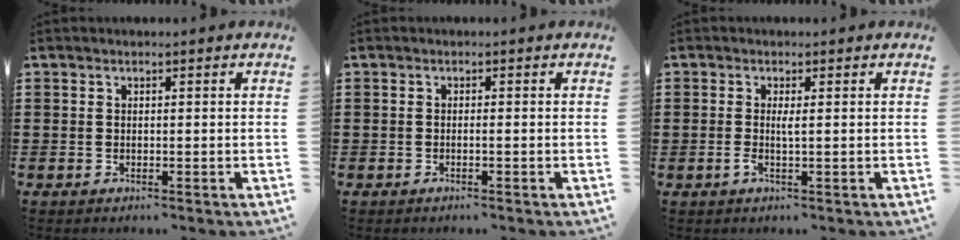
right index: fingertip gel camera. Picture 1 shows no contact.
{"total": 0.7, "force": [-0.5, -0.1, 0.5], "torque": [-0.009, -0.003, -0.009]}
{"total": 1.6, "force": [-0.1, 0.1, 1.6], "torque": [-0.041, -0.006, -0.004]}